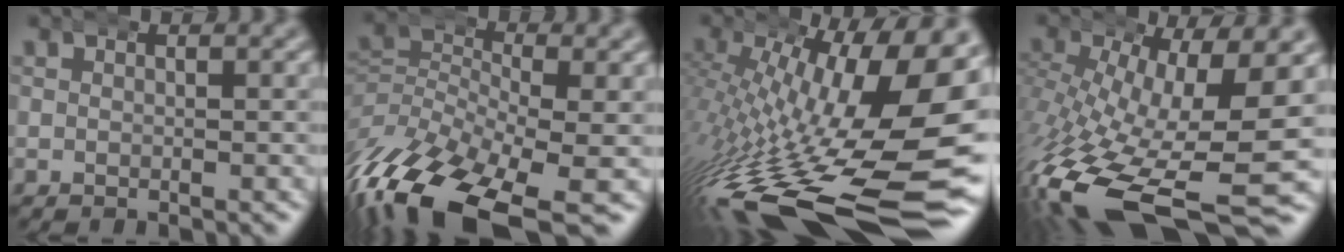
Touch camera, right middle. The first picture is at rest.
{"total": 9.9, "force": [-4.9, 4.9, 7.0], "torque": [-0.154, -0.039, -0.066]}
{"total": 17.2, "force": [-6.2, 6.6, 14.6], "torque": [-0.248, -0.059, -0.056]}
{"total": 12.7, "force": [-5.1, 5.1, 10.4], "torque": [-0.217, -0.056, -0.052]}